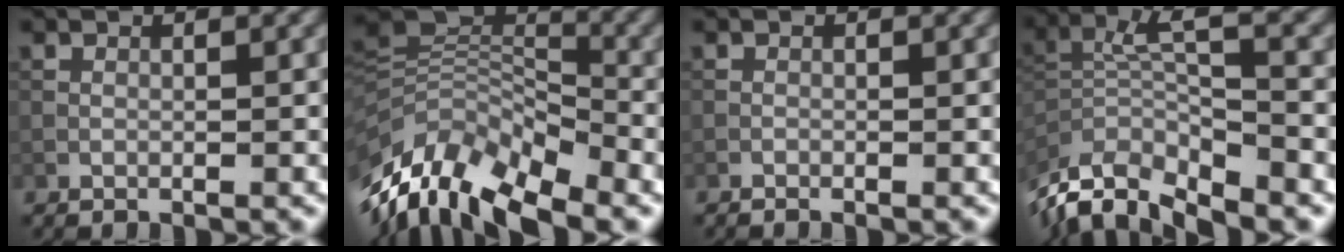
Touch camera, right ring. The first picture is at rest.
{"total": 11.9, "force": [-6.4, 6.1, 7.9], "torque": [-0.167, 0.009, -0.115]}
{"total": 0.0}
{"total": 9.8, "force": [-5.1, 2.8, 7.9], "torque": [-0.151, 0.008, -0.083]}